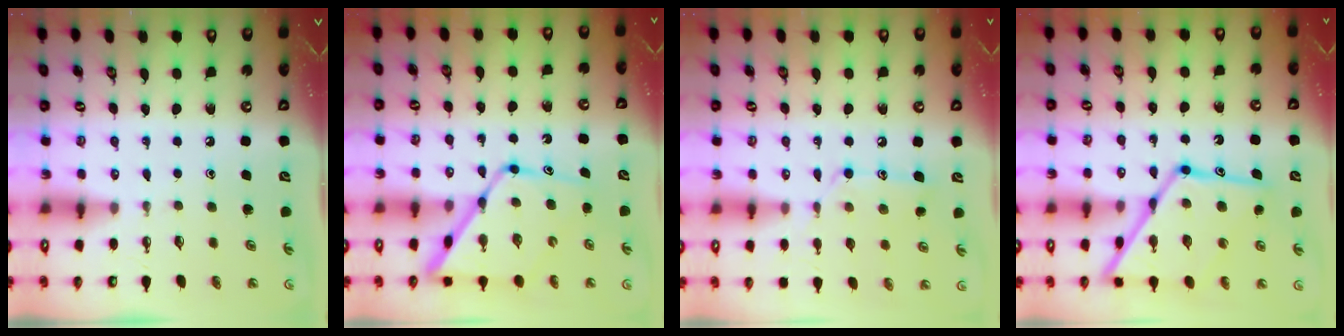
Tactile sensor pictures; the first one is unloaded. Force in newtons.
{"total": 15.0, "press": 14.9, "slide": 1.5}
{"total": 11.7, "press": 11.6, "slide": 0.6}
{"total": 20.0, "press": 20.0, "slide": 1.6}